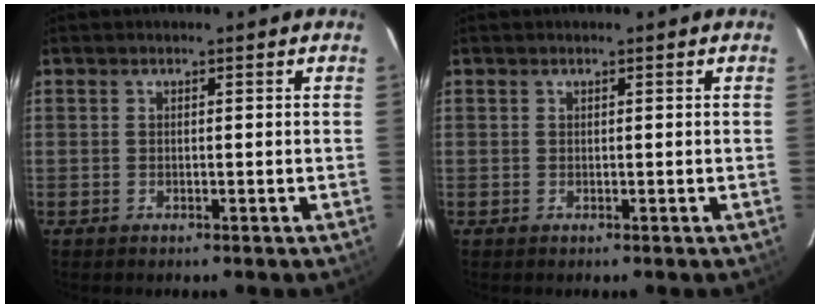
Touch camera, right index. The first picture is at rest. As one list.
[{"total": 0.0}]